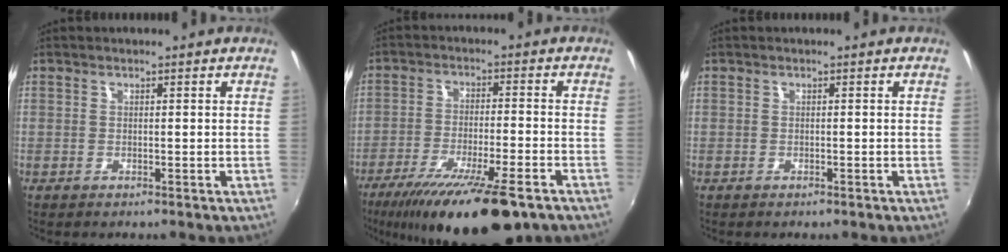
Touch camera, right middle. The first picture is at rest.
{"total": 18.6, "force": [-13.1, 3.6, 12.8], "torque": [-0.232, -0.046, -0.208]}
{"total": 0.6, "force": [-0.4, 0.3, 0.2], "torque": [-0.004, 0.000, -0.006]}